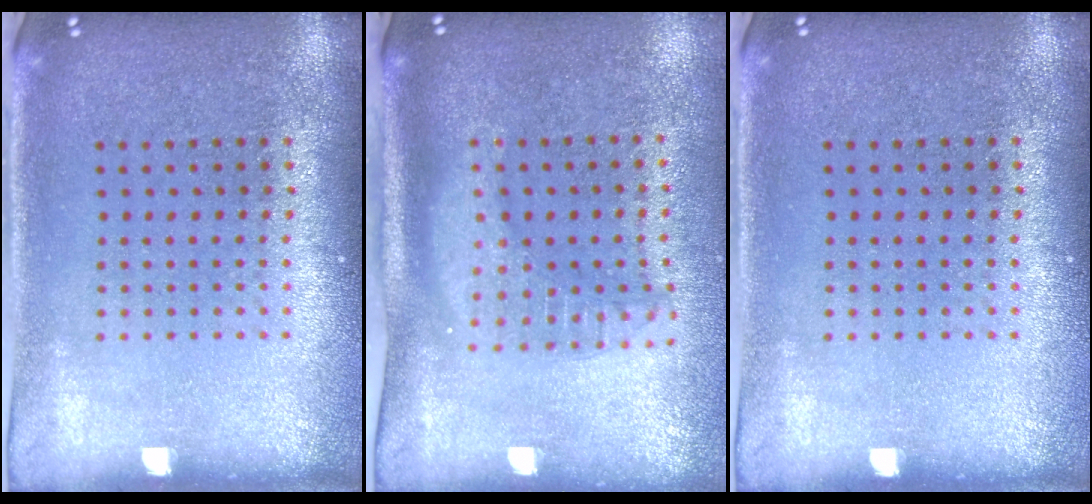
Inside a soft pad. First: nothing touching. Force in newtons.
{"total": 1.9, "press": 1.5, "slide": 1.1}
{"total": 0.0}